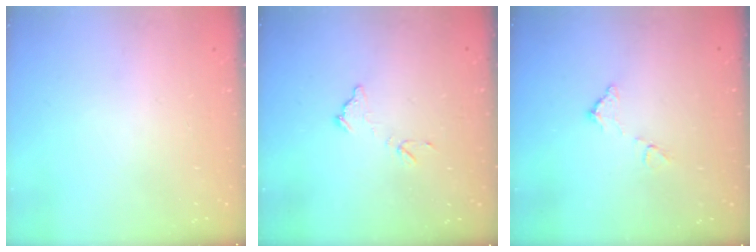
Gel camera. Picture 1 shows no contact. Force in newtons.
{"total": 7.4, "press": 7.4, "slide": 0.4}
{"total": 7.3, "press": 7.3, "slide": 0.4}